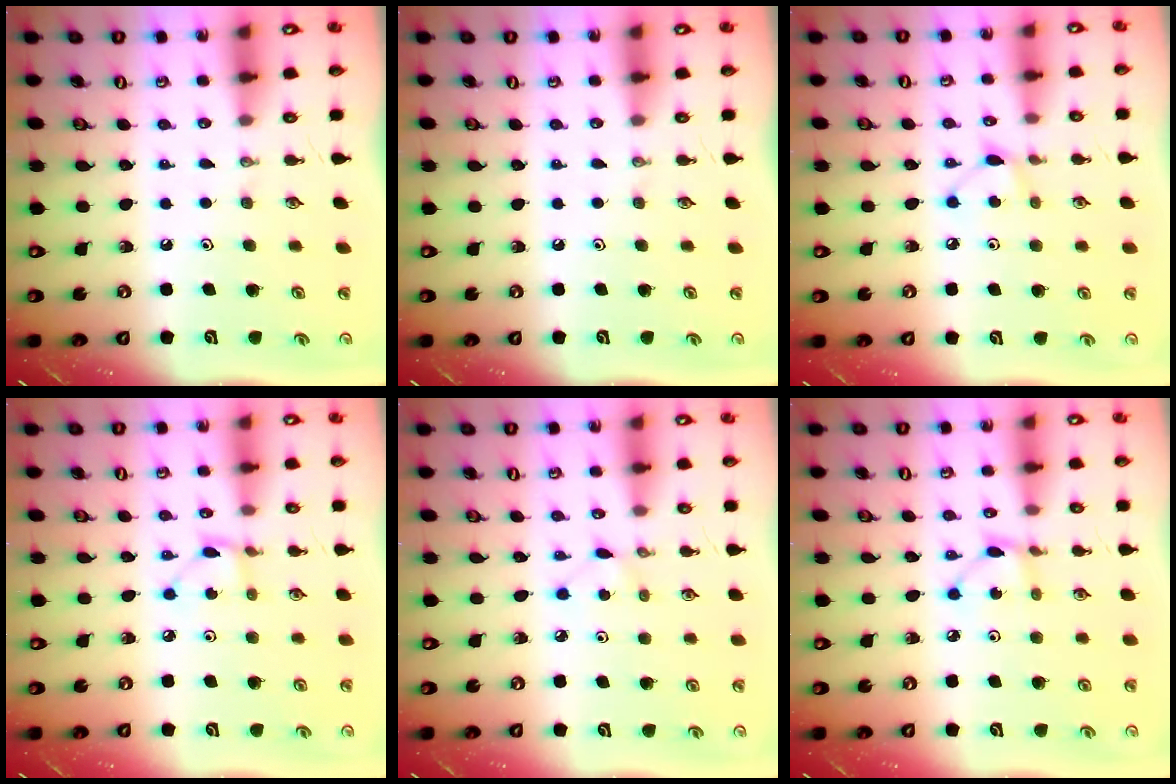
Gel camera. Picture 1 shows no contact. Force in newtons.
{"total": 0.0}
{"total": 5.7, "press": 5.7, "slide": 0.8}
{"total": 2.9, "press": 2.9, "slide": 0.2}
{"total": 2.9, "press": 2.9, "slide": 0.3}
{"total": 2.5, "press": 2.5, "slide": 0.1}